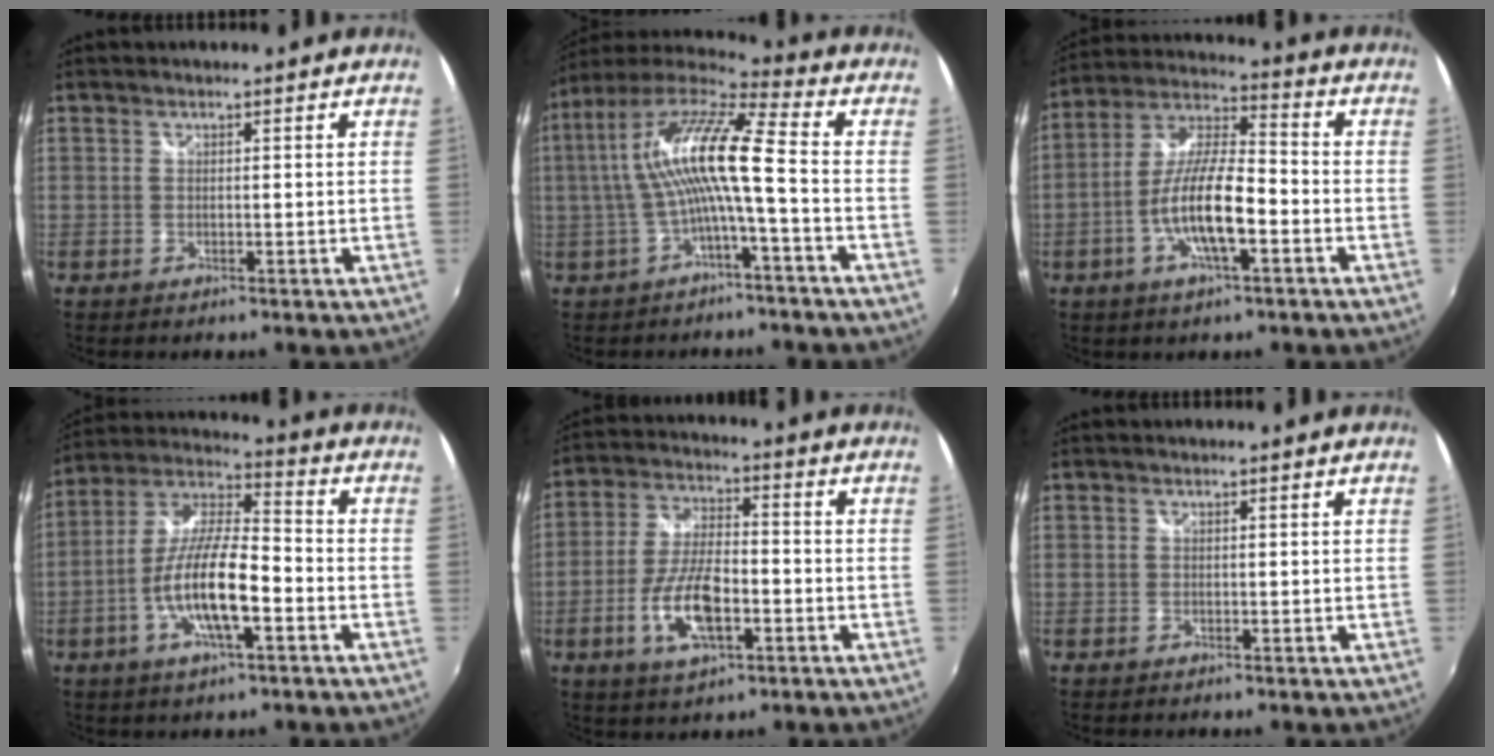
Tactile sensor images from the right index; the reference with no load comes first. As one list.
[{"total": 13.5, "force": [-1.3, 1.0, 13.4], "torque": [-0.256, 0.014, -0.023]}, {"total": 12.7, "force": [-4.4, 3.1, 11.5], "torque": [-0.234, 0.003, -0.084]}, {"total": 13.8, "force": [-4.8, 3.4, 12.5], "torque": [-0.251, 0.000, -0.091]}, {"total": 11.3, "force": [-4.0, 4.4, 9.6], "torque": [-0.198, 0.000, -0.071]}, {"total": 0.0}]